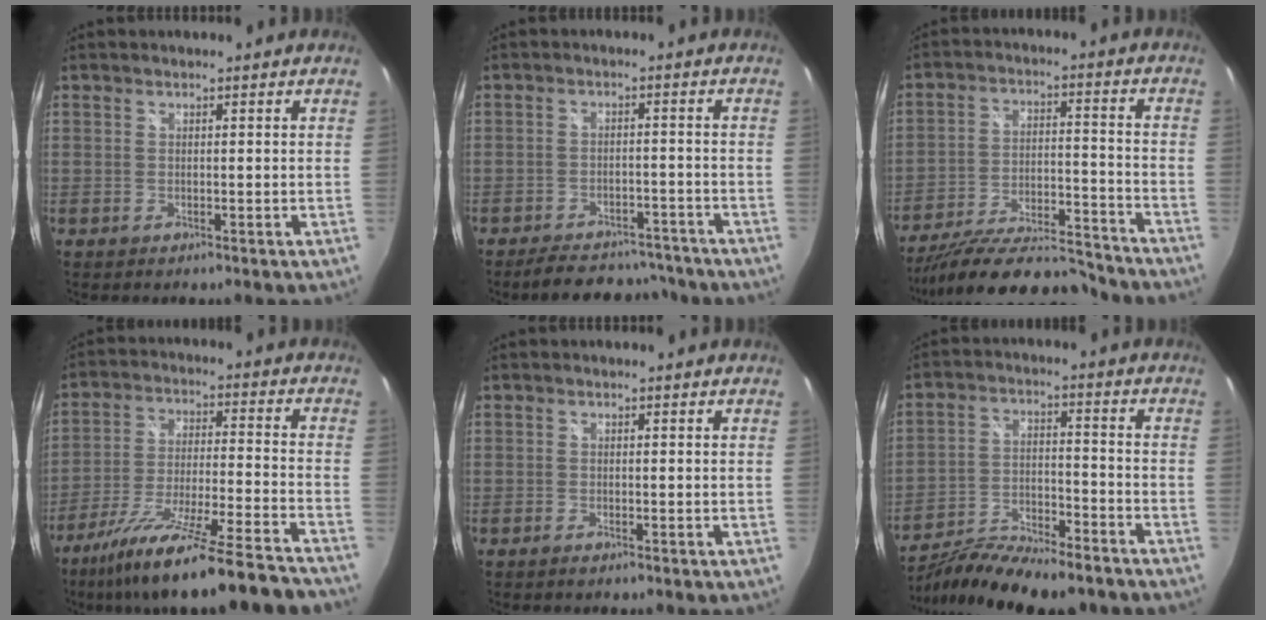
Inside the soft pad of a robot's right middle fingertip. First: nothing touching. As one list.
[{"total": 11.4, "force": [-10.0, 4.1, 3.5], "torque": [-0.080, 0.013, -0.130]}, {"total": 21.1, "force": [-18.7, 4.2, 9.0], "torque": [-0.165, -0.029, -0.275]}, {"total": 23.4, "force": [-19.9, 0.1, 12.3], "torque": [-0.217, -0.068, -0.307]}, {"total": 0.8, "force": [-0.6, 0.1, 0.4], "torque": [-0.009, -0.003, -0.013]}, {"total": 17.9, "force": [-15.0, 3.8, 8.9], "torque": [-0.173, -0.038, -0.248]}]